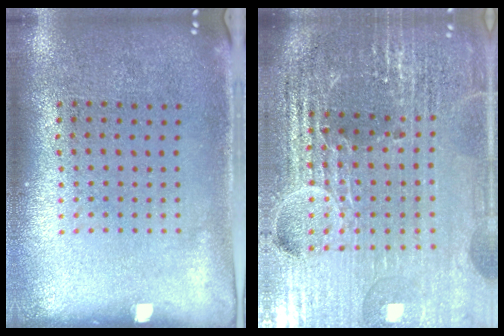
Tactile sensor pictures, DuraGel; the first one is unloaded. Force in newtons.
{"total": 6.5, "press": 5.7, "slide": 3.2}